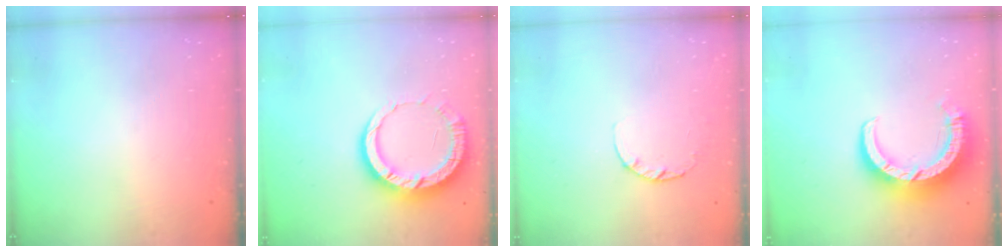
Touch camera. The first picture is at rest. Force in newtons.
{"total": 11.3, "press": 11.2, "slide": 1.2}
{"total": 2.6, "press": 2.5, "slide": 0.4}
{"total": 11.4, "press": 11.3, "slide": 1.1}